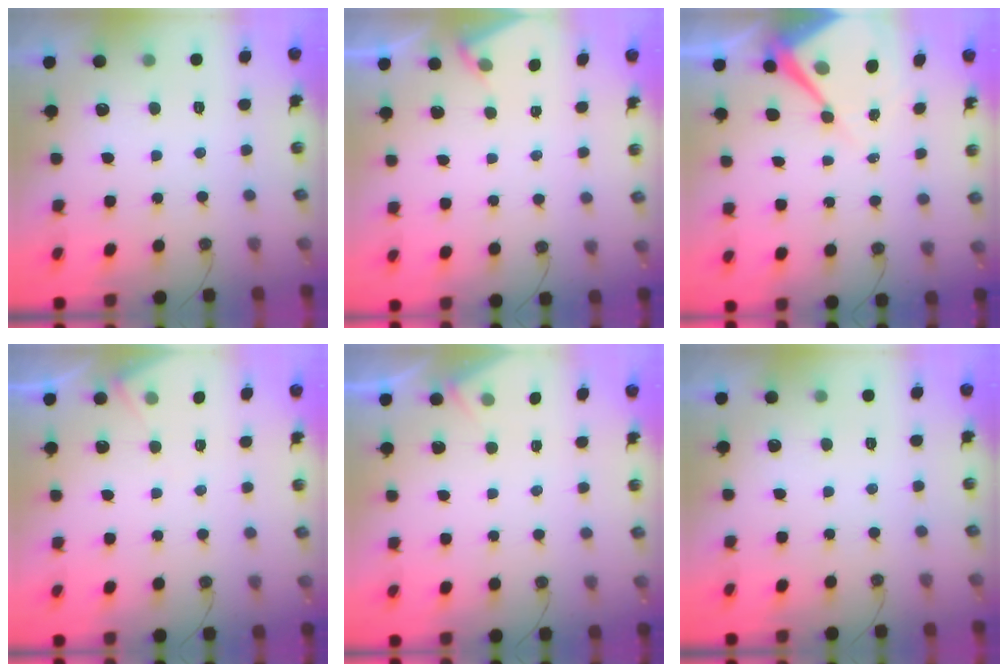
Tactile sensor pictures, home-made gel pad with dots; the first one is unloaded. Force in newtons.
{"total": 3.0, "press": 2.9, "slide": 0.4}
{"total": 8.3, "press": 8.2, "slide": 0.6}
{"total": 4.0, "press": 3.9, "slide": 0.6}
{"total": 2.9, "press": 2.8, "slide": 0.5}
{"total": 0.0}